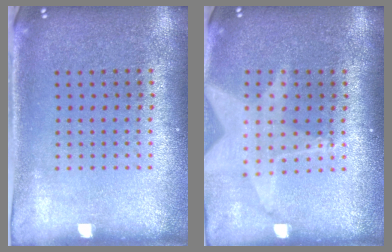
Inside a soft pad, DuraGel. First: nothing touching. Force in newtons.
{"total": 1.8, "press": 1.5, "slide": 1.0}